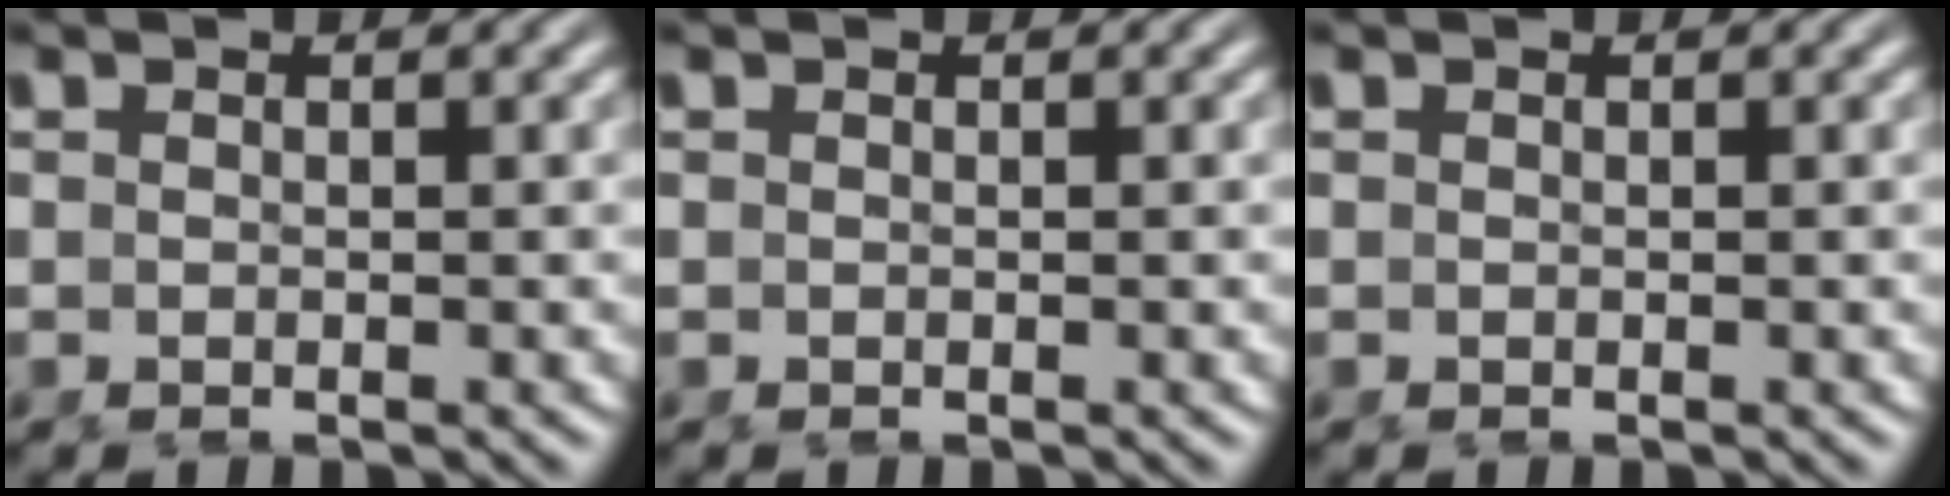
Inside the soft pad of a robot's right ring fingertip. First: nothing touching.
{"total": 0.0}
{"total": 0.0}